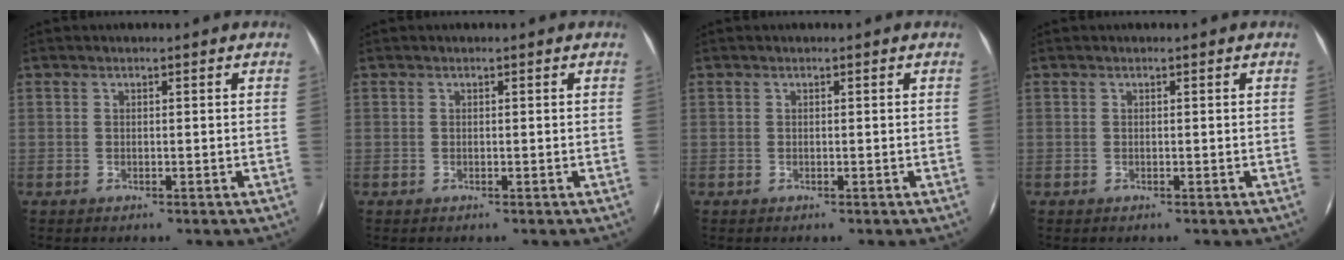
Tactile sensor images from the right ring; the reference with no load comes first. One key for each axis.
{"total": 0.0}
{"total": 0.0}
{"total": 0.0}